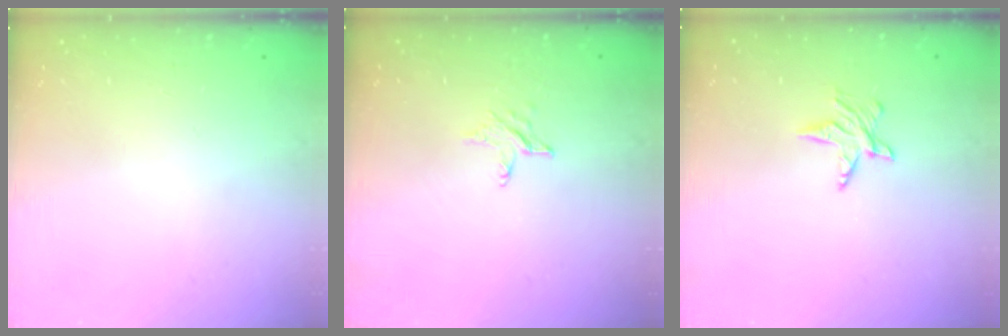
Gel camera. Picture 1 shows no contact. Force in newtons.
{"total": 2.9, "press": 2.9, "slide": 0.2}
{"total": 4.7, "press": 4.7, "slide": 0.5}